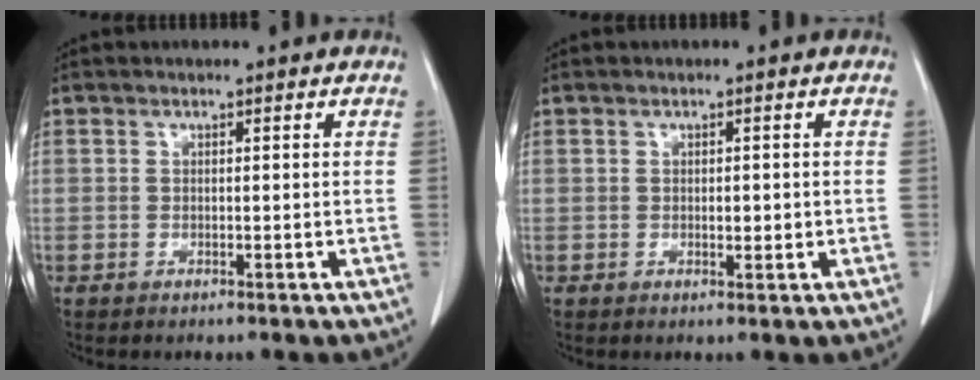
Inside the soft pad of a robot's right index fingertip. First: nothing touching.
{"total": 1.2, "force": [-0.1, 0.6, 1.1], "torque": [-0.017, 0.000, 0.002]}